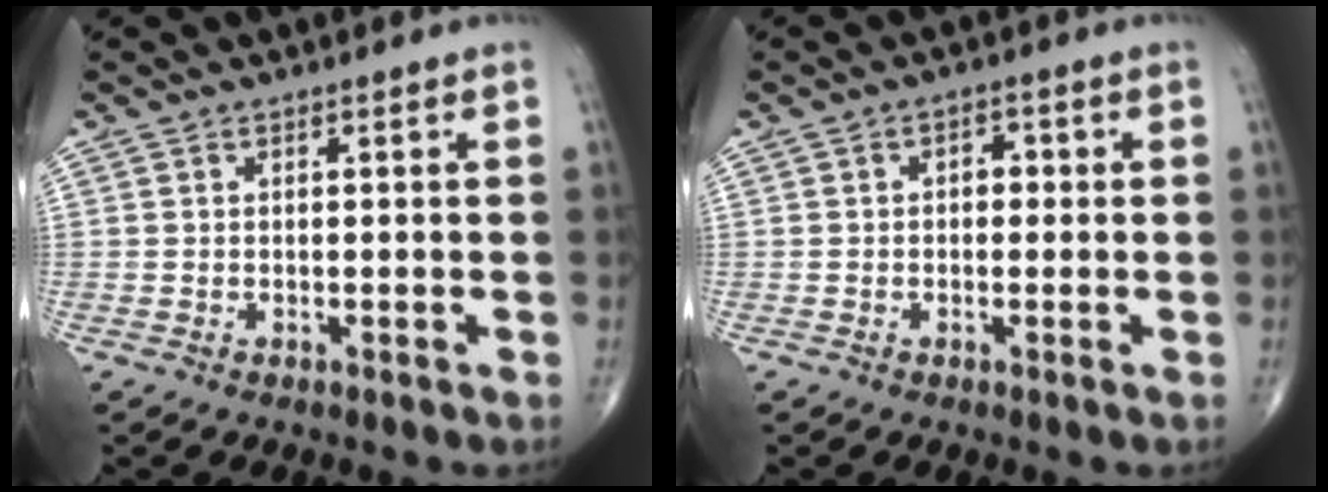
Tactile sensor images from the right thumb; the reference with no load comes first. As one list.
[{"total": 2.7, "force": [0.2, 1.9, 2.0], "torque": [-0.013, 0.009, -0.004]}]